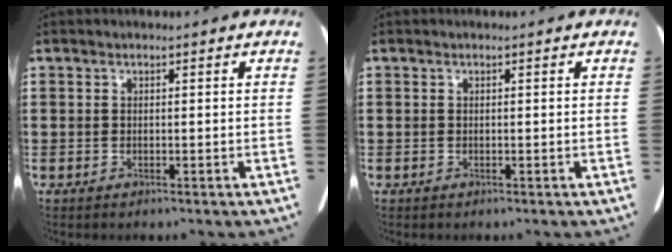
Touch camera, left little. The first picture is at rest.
{"total": 0.0}